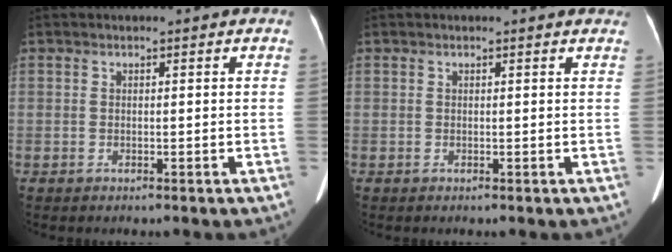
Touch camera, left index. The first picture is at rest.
{"total": 1.4, "force": [1.3, 0.2, 0.3], "torque": [-0.012, -0.002, 0.001]}